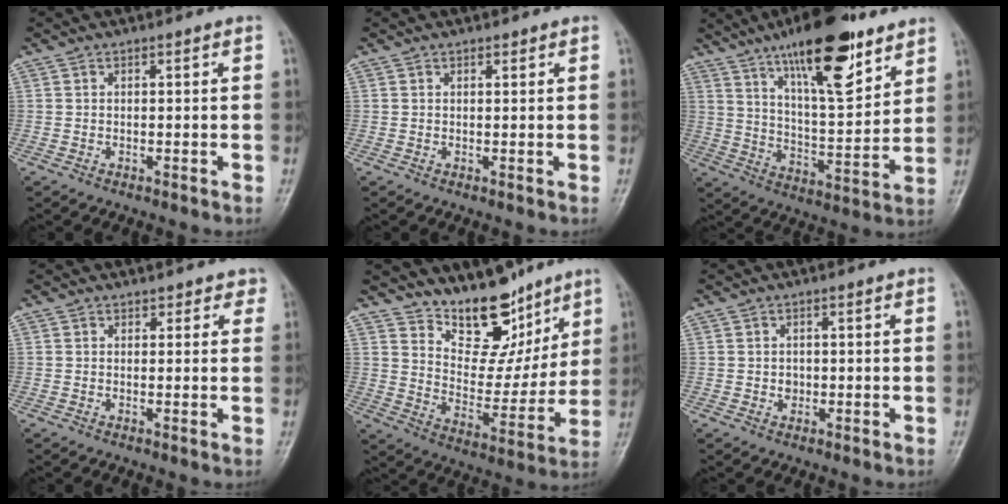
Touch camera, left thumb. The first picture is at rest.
{"total": 0.9, "force": [0.6, 0.5, 0.4], "torque": [-0.004, -0.004, 0.008]}
{"total": 19.6, "force": [12.2, 6.0, 14.1], "torque": [-0.193, -0.058, 0.205]}
{"total": 2.2, "force": [1.6, 1.5, 0.2], "torque": [0.028, -0.006, 0.009]}
{"total": 14.7, "force": [10.8, 7.7, 6.3], "torque": [-0.043, -0.071, 0.188]}
{"total": 1.6, "force": [-0.1, 1.4, 0.7], "torque": [-0.003, 0.003, 0.001]}